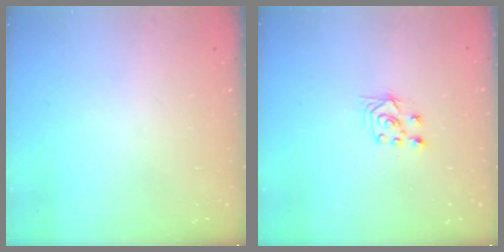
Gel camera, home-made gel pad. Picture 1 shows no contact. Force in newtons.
{"total": 3.8, "press": 3.7, "slide": 0.9}